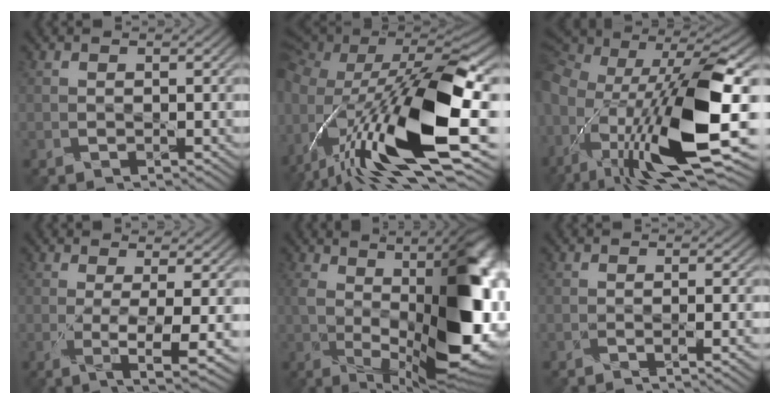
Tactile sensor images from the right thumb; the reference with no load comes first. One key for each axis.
{"total": 20.0, "fx": -5.1, "fy": 8.9, "fz": 17.2, "tx": -0.343, "ty": -0.026, "tz": -0.084}
{"total": 18.0, "fx": -4.8, "fy": 8.3, "fz": 15.3, "tx": -0.329, "ty": -0.006, "tz": -0.080}
{"total": 5.8, "fx": -0.4, "fy": 1.1, "fz": 5.7, "tx": -0.103, "ty": -0.009, "tz": -0.005}
{"total": 16.7, "fx": -0.4, "fy": 6.7, "fz": 15.3, "tx": -0.221, "ty": -0.019, "tz": 0.007}
{"total": 2.8, "fx": -1.3, "fy": 0.5, "fz": 2.4, "tx": -0.032, "ty": 0.005, "tz": -0.028}